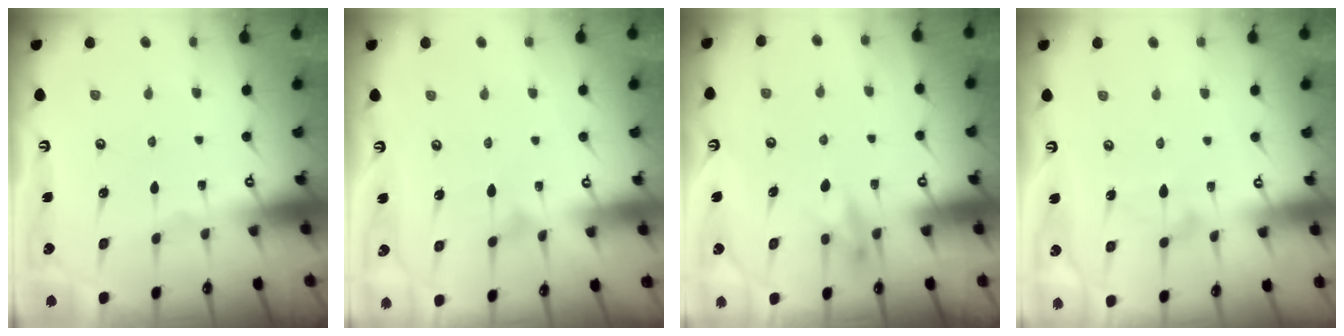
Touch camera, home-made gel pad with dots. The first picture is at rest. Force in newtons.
{"total": 3.4, "press": 3.4, "slide": 0.2}
{"total": 7.5, "press": 7.4, "slide": 0.9}
{"total": 8.1, "press": 8.1, "slide": 0.4}